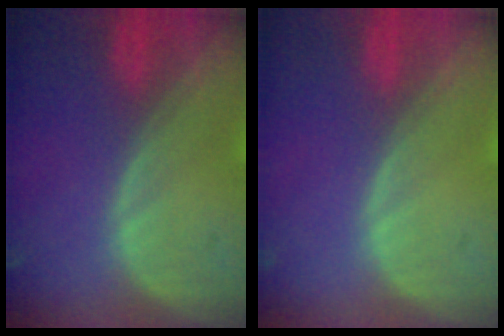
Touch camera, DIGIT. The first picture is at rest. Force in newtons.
{"total": 0.6, "press": 0.1, "slide": 0.6}